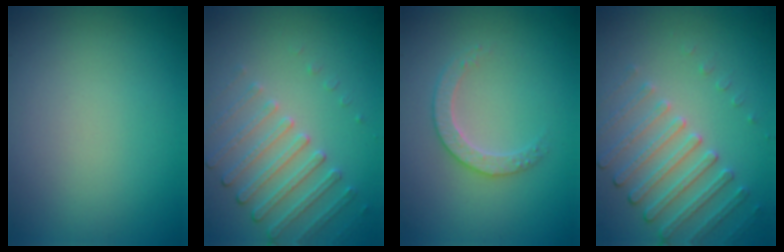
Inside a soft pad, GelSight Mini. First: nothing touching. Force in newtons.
{"total": 2.5, "press": 2.2, "slide": 1.3}
{"total": 2.5, "press": 2.4, "slide": 0.7}
{"total": 3.0, "press": 2.7, "slide": 1.3}